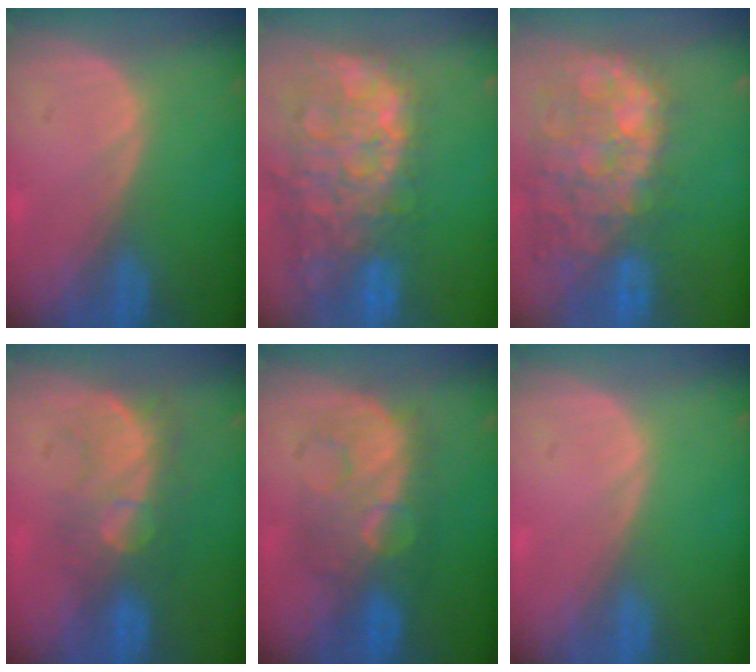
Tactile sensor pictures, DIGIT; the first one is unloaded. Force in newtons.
{"total": 14.7, "press": 11.9, "slide": 8.5}
{"total": 14.1, "press": 11.6, "slide": 8.0}
{"total": 8.2, "press": 7.7, "slide": 2.8}
{"total": 8.2, "press": 8.2, "slide": 0.0}
{"total": 0.0}